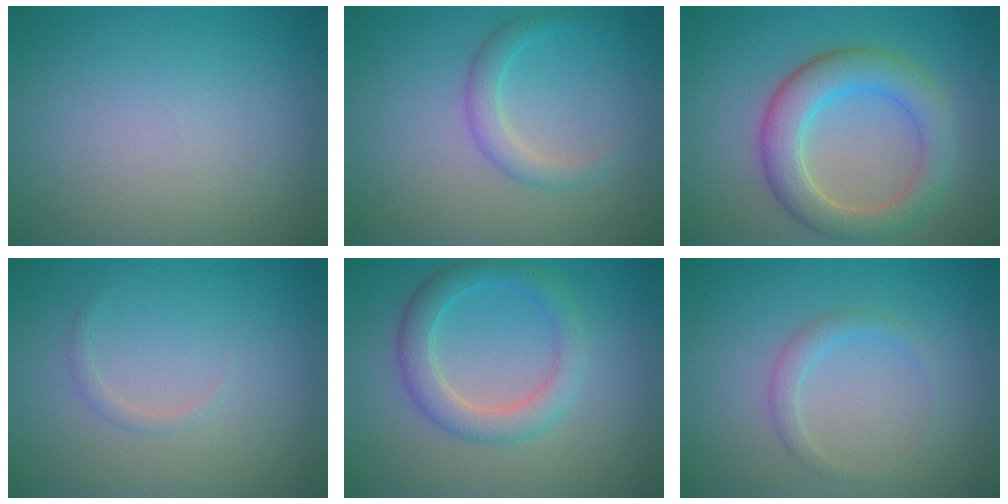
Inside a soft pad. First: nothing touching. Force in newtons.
{"total": 2.0, "press": 2.0, "slide": 0.1}
{"total": 5.6, "press": 5.6, "slide": 0.7}
{"total": 0.7, "press": 0.7, "slide": 0.1}
{"total": 3.6, "press": 3.6, "slide": 0.3}
{"total": 1.5, "press": 1.5, "slide": 0.2}